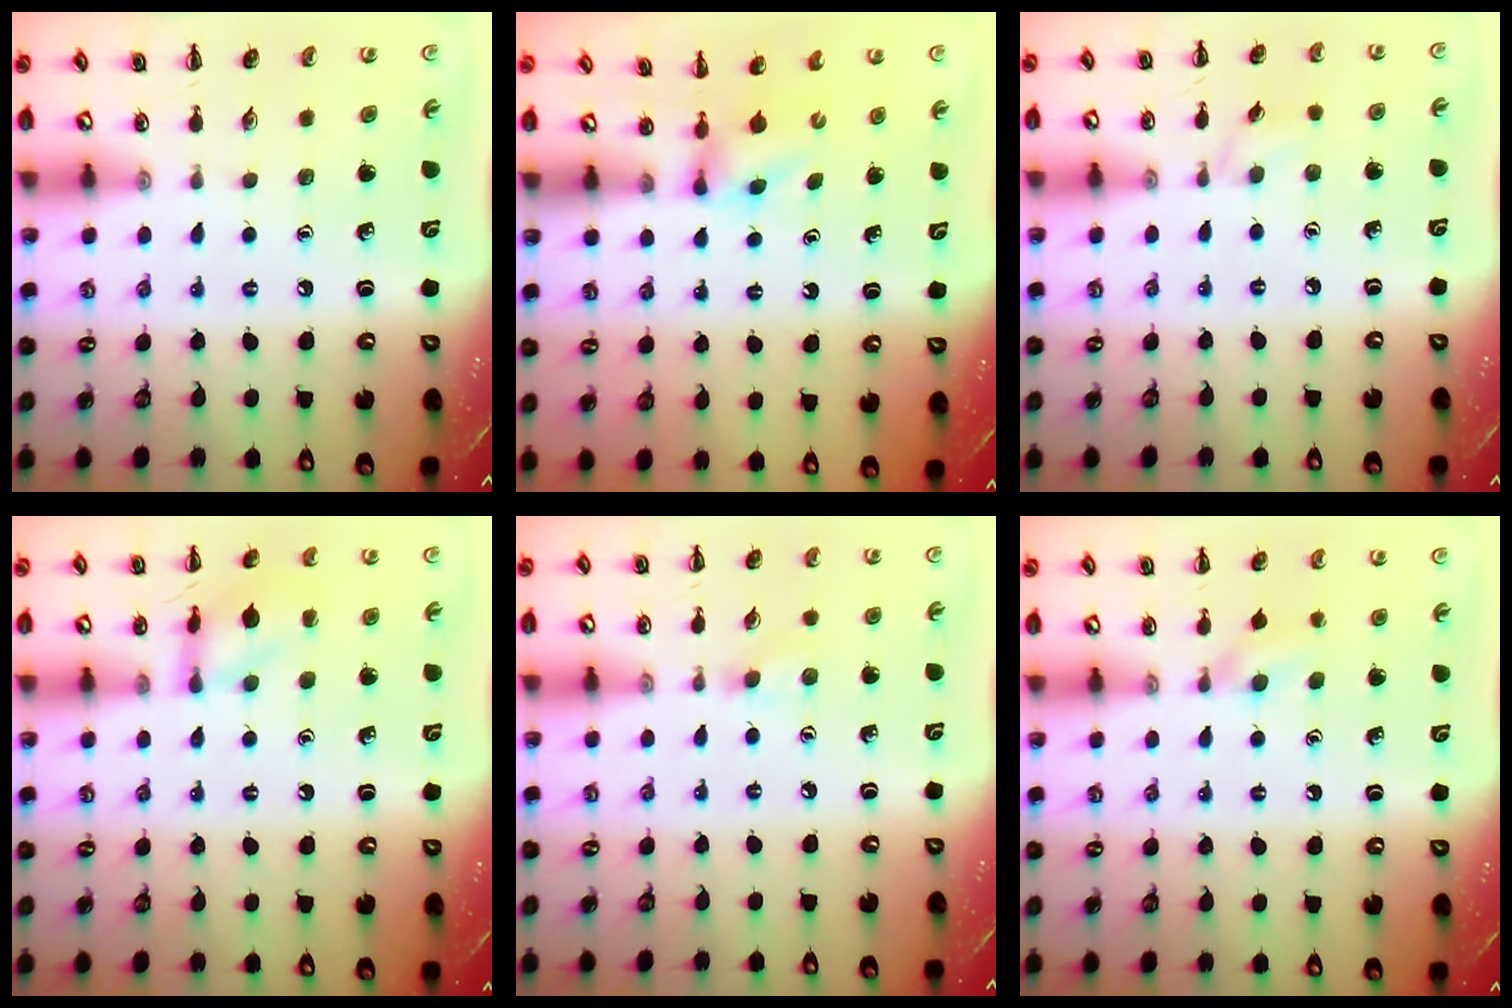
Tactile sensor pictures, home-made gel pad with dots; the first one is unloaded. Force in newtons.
{"total": 3.6, "press": 3.3, "slide": 1.3}
{"total": 3.8, "press": 3.6, "slide": 0.9}
{"total": 10.8, "press": 10.8, "slide": 0.4}
{"total": 5.2, "press": 4.8, "slide": 2.0}
{"total": 5.6, "press": 5.3, "slide": 1.7}